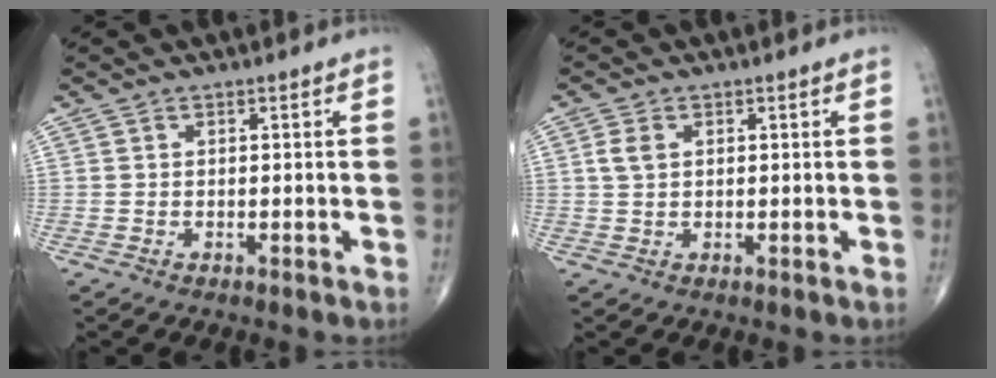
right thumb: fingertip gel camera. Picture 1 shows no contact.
{"total": 2.7, "force": [0.7, 1.8, 1.8], "torque": [-0.038, 0.004, 0.015]}